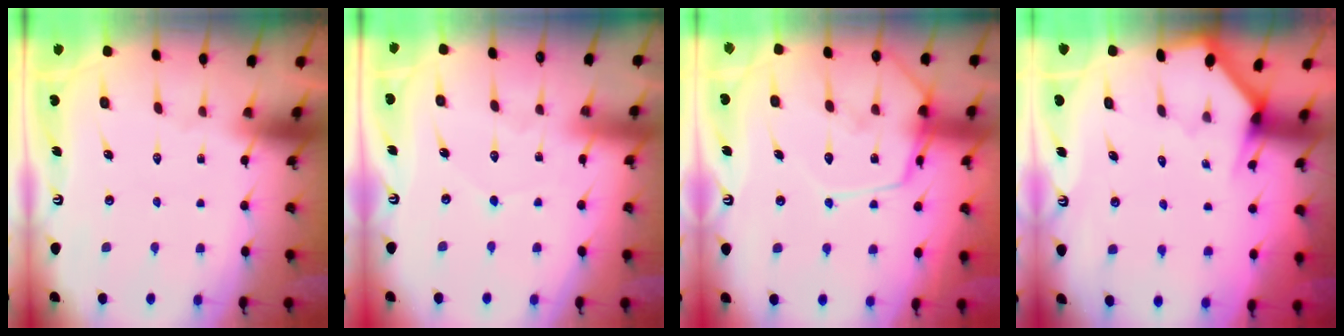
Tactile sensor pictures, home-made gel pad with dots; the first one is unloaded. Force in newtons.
{"total": 3.6, "press": 3.6, "slide": 0.3}
{"total": 12.5, "press": 12.4, "slide": 1.0}
{"total": 2.9, "press": 2.9, "slide": 0.2}